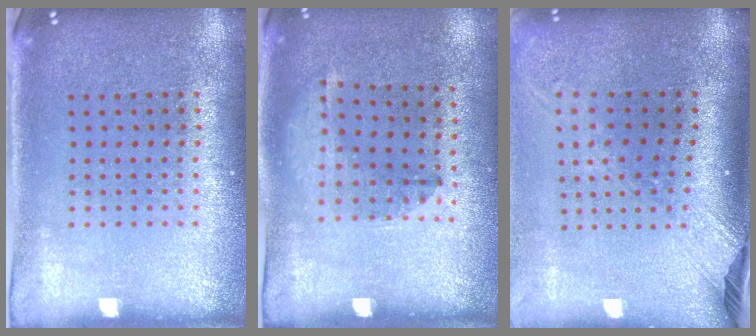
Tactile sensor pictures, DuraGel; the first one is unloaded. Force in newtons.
{"total": 1.3, "press": 0.9, "slide": 1.0}
{"total": 2.5, "press": 1.9, "slide": 1.7}